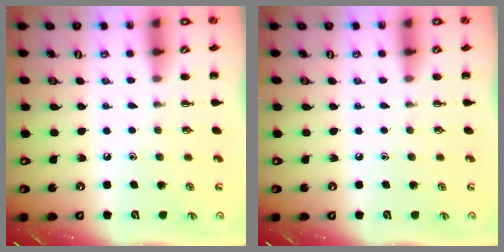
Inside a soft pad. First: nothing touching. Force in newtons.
{"total": 0.0}